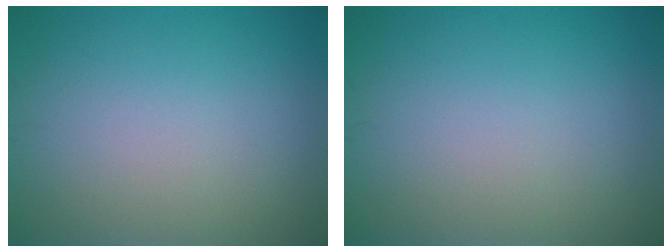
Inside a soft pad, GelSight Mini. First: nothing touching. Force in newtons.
{"total": 0.0}